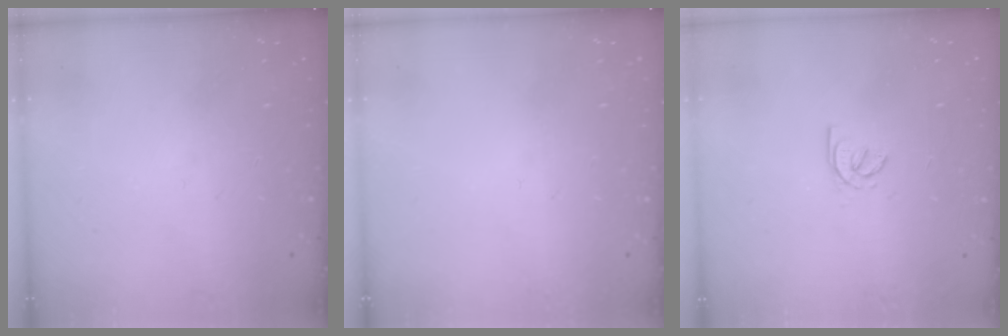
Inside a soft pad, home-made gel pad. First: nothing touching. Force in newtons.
{"total": 0.0}
{"total": 2.1, "press": 2.1, "slide": 0.6}